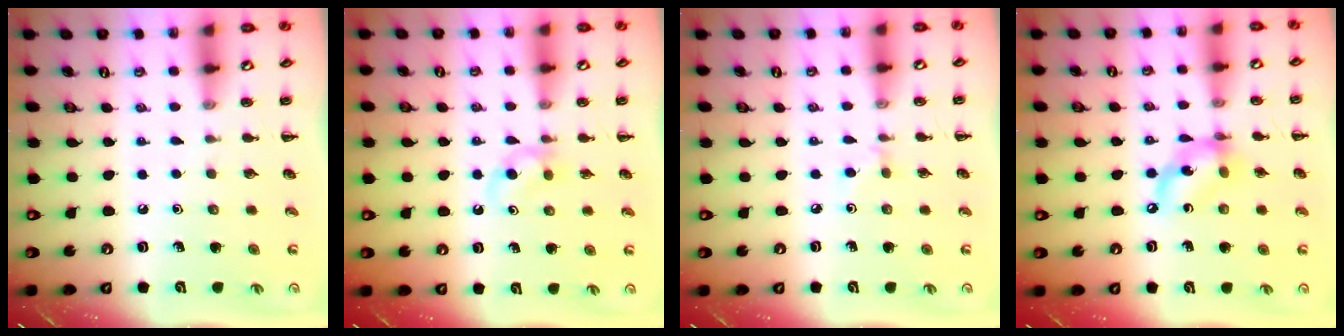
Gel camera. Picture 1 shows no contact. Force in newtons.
{"total": 4.9, "press": 4.5, "slide": 1.9}
{"total": 2.8, "press": 2.6, "slide": 1.0}
{"total": 11.0, "press": 10.8, "slide": 2.4}